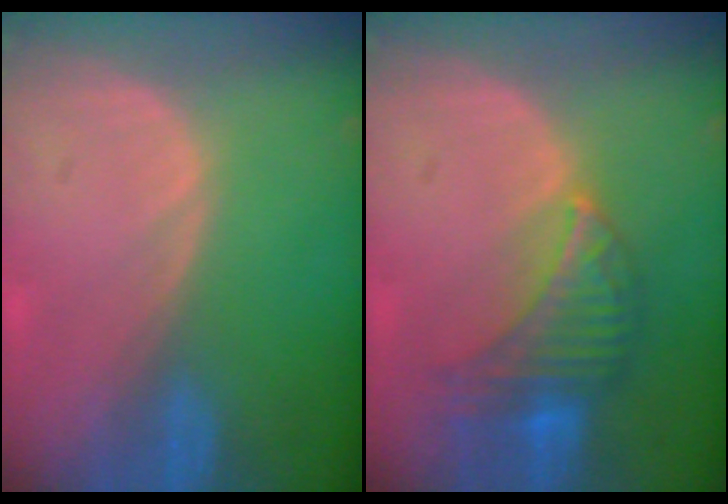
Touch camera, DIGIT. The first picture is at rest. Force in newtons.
{"total": 7.6, "press": 7.0, "slide": 2.9}